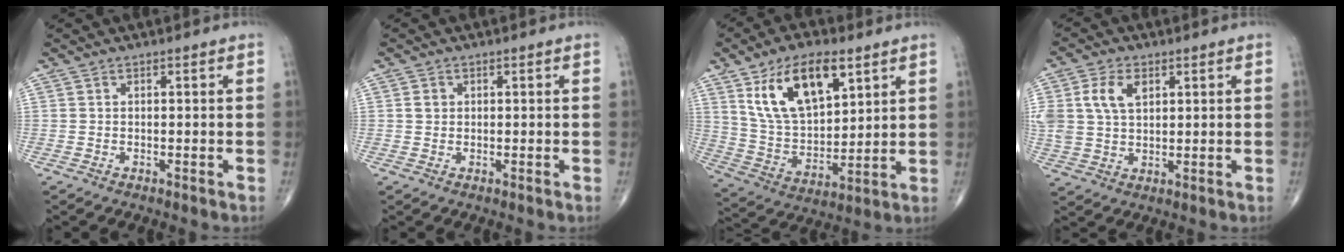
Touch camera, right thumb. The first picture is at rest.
{"total": 1.4, "force": [0.3, 1.3, 0.6], "torque": [-0.006, 0.000, 0.005]}
{"total": 17.2, "force": [8.3, 8.6, 12.3], "torque": [-0.192, -0.029, 0.164]}
{"total": 9.0, "force": [2.9, 5.8, 6.2], "torque": [-0.125, 0.001, 0.061]}